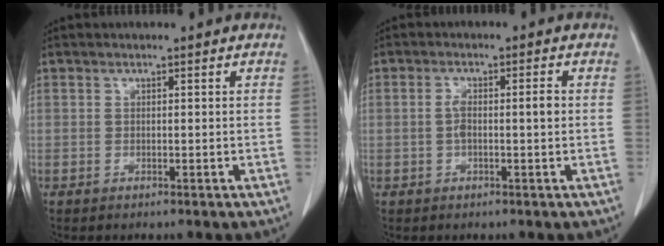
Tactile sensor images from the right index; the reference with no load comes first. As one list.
[{"total": 3.6, "force": [-0.1, 0.7, 3.5], "torque": [-0.066, 0.009, -0.002]}]